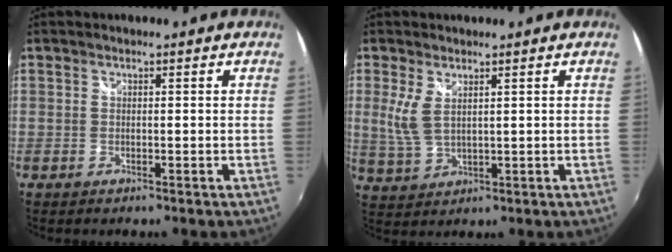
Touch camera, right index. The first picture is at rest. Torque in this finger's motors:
{"motor_torque": [0.33, -0.11, 0.41, 0.08]}